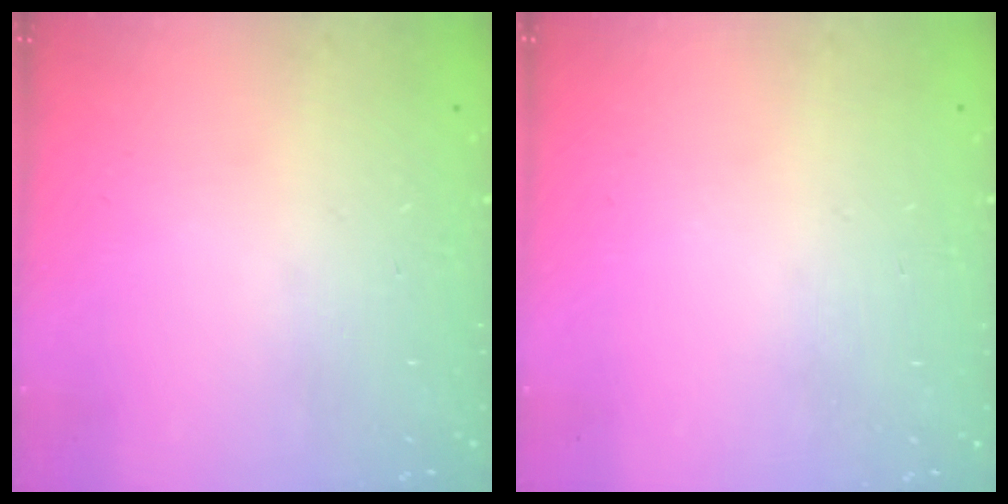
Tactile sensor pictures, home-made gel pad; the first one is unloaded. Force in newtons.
{"total": 0.0}